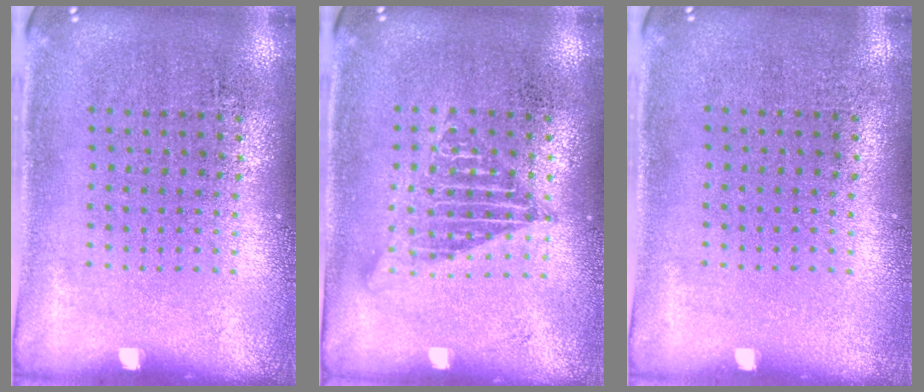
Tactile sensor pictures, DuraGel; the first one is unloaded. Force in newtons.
{"total": 1.2, "press": 1.2, "slide": 0.1}
{"total": 0.0}